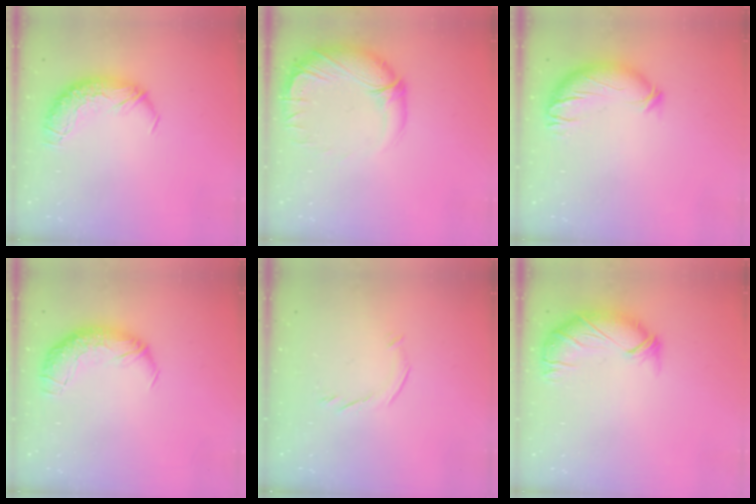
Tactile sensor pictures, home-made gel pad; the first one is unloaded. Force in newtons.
{"total": 3.5, "press": 0.6, "slide": 3.4}
{"total": 3.8, "press": 3.0, "slide": 2.2}
{"total": 2.3, "press": 0.9, "slide": 2.2}
{"total": 4.8, "press": 4.5, "slide": 1.5}
{"total": 3.6, "press": 2.8, "slide": 2.2}